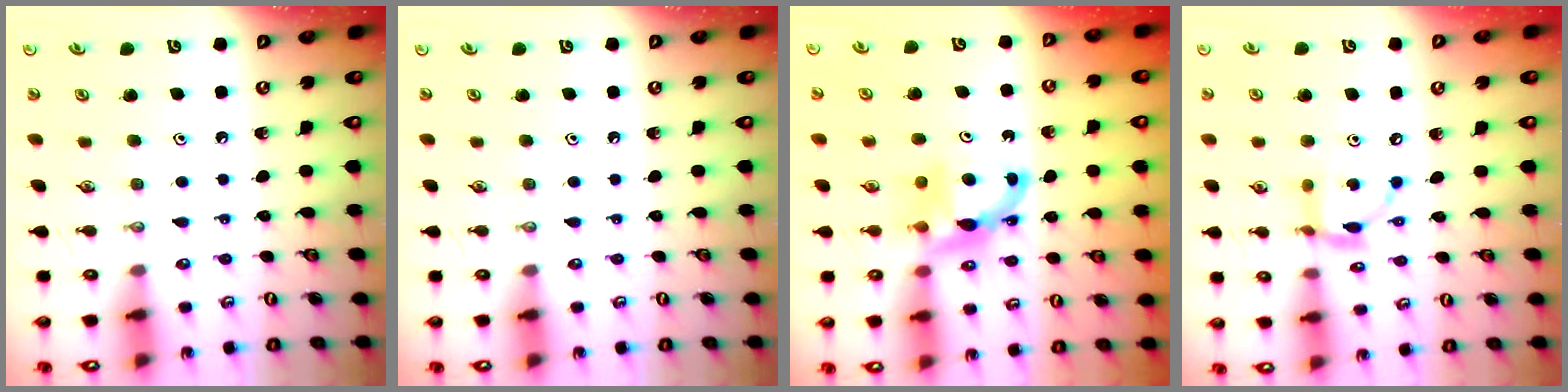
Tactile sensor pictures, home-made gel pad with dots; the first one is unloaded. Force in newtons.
{"total": 0.0}
{"total": 7.8, "press": 7.8, "slide": 0.4}
{"total": 10.2, "press": 10.2, "slide": 0.9}